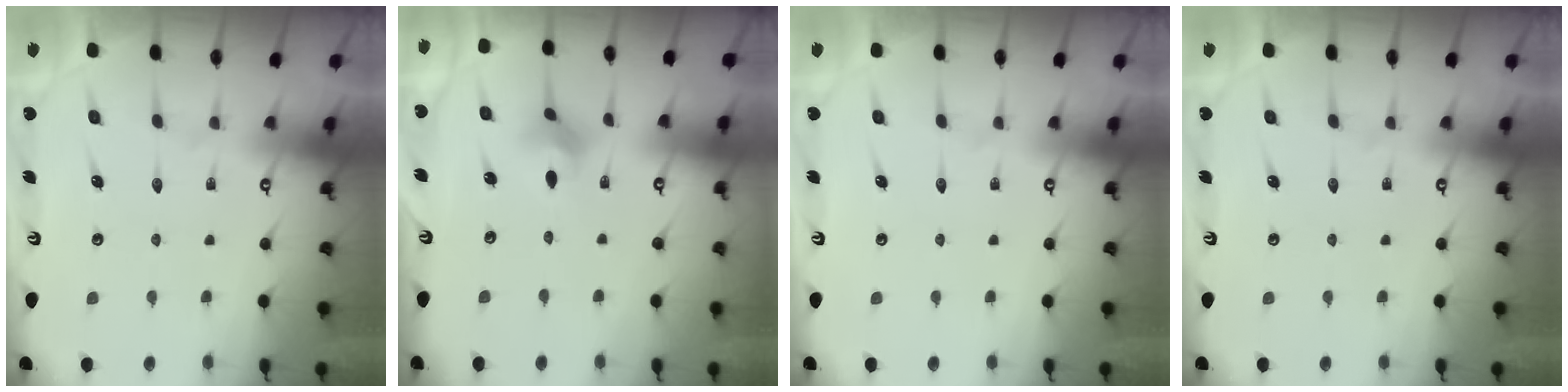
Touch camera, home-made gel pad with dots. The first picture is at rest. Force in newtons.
{"total": 2.9, "press": 2.9, "slide": 0.4}
{"total": 0.0}
{"total": 0.0}